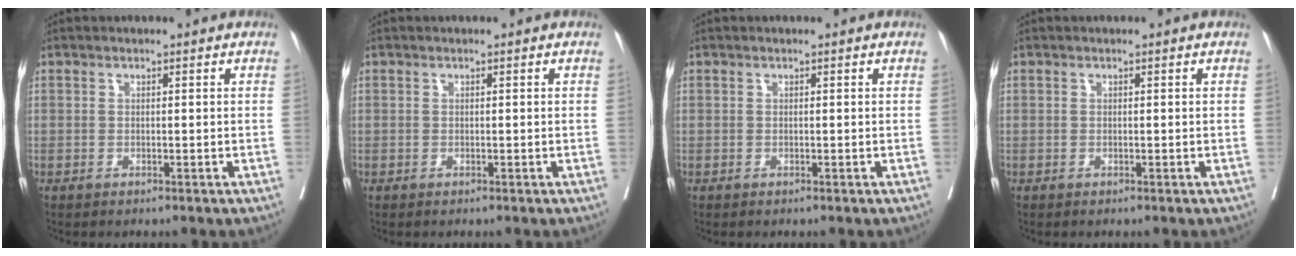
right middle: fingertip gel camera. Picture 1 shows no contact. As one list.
[{"total": 0.0}, {"total": 0.0}, {"total": 0.0}]